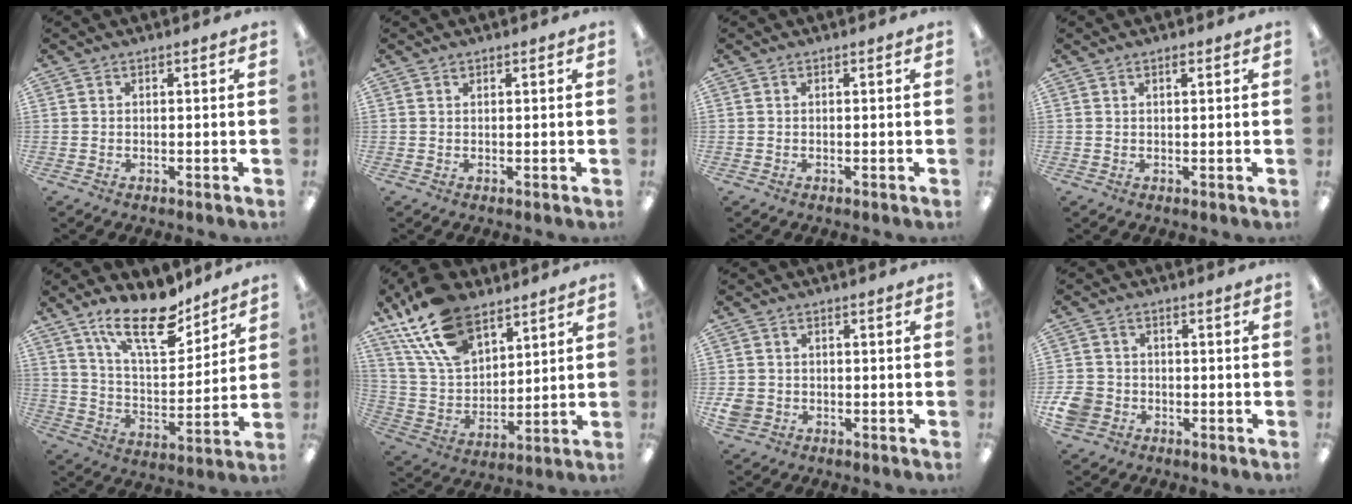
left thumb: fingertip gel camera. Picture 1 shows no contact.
{"total": 0.6, "force": [0.5, 0.3, 0.2], "torque": [-0.004, 0.001, 0.010]}
{"total": 0.0}
{"total": 0.9, "force": [0.7, 0.2, 0.5], "torque": [-0.012, 0.002, 0.012]}
{"total": 17.7, "force": [12.6, 6.7, 10.5], "torque": [-0.175, -0.070, 0.216]}
{"total": 18.2, "force": [12.3, 10.5, 8.3], "torque": [-0.172, -0.051, 0.231]}
{"total": 3.4, "force": [-1.0, 3.0, 1.3], "torque": [-0.034, 0.002, -0.020]}
{"total": 6.2, "force": [-2.1, 5.2, 2.7], "torque": [-0.071, 0.015, -0.040]}